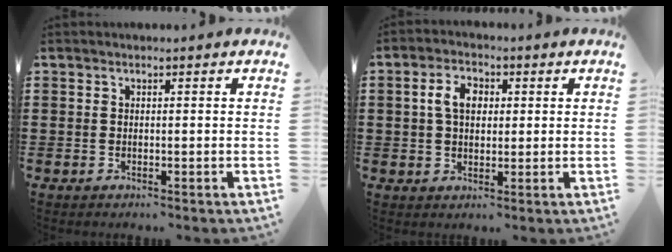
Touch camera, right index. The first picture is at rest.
{"total": 5.0, "force": [0.9, 3.2, 3.7], "torque": [-0.083, 0.015, 0.011]}